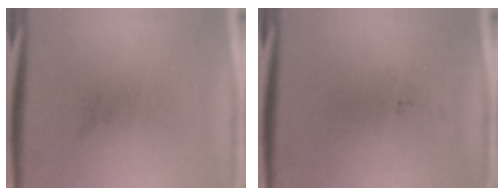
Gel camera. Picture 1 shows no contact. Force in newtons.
{"total": 0.0}